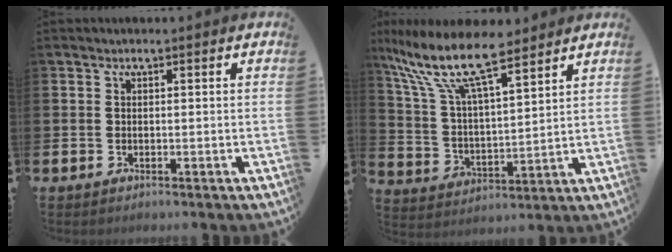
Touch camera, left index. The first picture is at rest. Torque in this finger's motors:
{"motor_torque": [1.00, -1.14, 1.05, 0.21]}